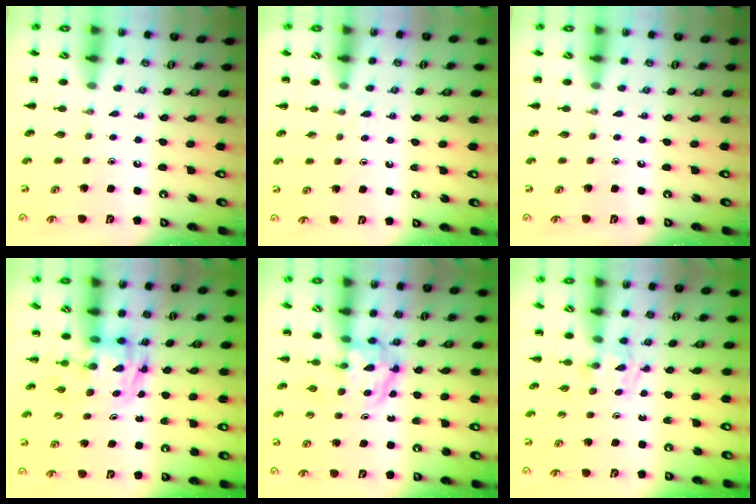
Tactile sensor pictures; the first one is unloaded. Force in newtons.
{"total": 3.5, "press": 3.2, "slide": 1.4}
{"total": 0.0}
{"total": 2.7, "press": 2.7, "slide": 0.5}
{"total": 3.9, "press": 3.9, "slide": 0.4}
{"total": 2.7, "press": 2.5, "slide": 1.0}